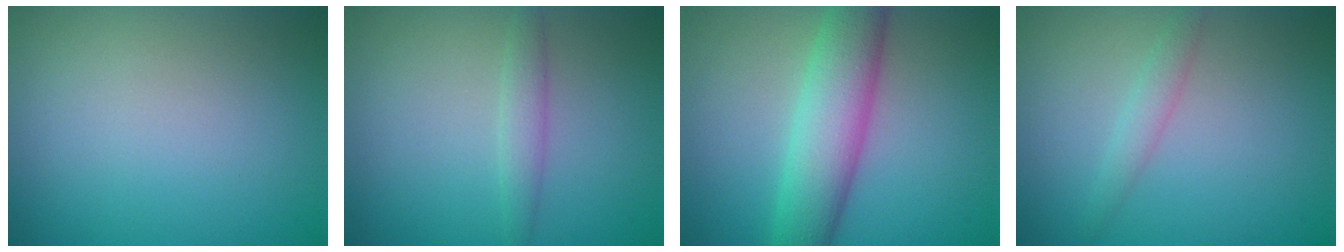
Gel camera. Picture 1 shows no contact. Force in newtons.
{"total": 1.7, "press": 1.7, "slide": 0.1}
{"total": 6.5, "press": 6.5, "slide": 0.1}
{"total": 1.6, "press": 1.6, "slide": 0.0}